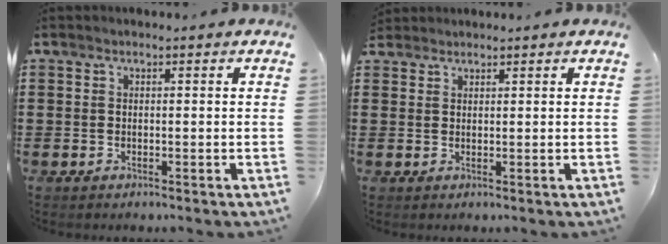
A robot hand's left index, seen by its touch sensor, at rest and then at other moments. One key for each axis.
{"total": 1.3, "fx": 1.3, "fy": 0.4, "fz": 0.0, "tx": -0.004, "ty": 0.000, "tz": 0.026}